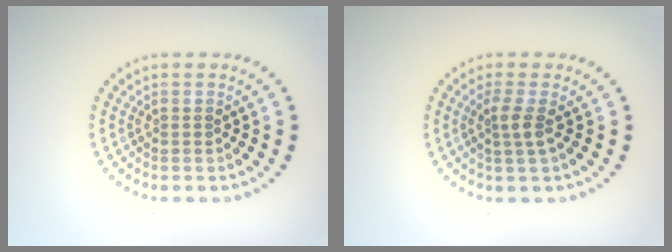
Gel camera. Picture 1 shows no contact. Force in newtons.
{"total": 1.8, "press": 1.3, "slide": 1.3}